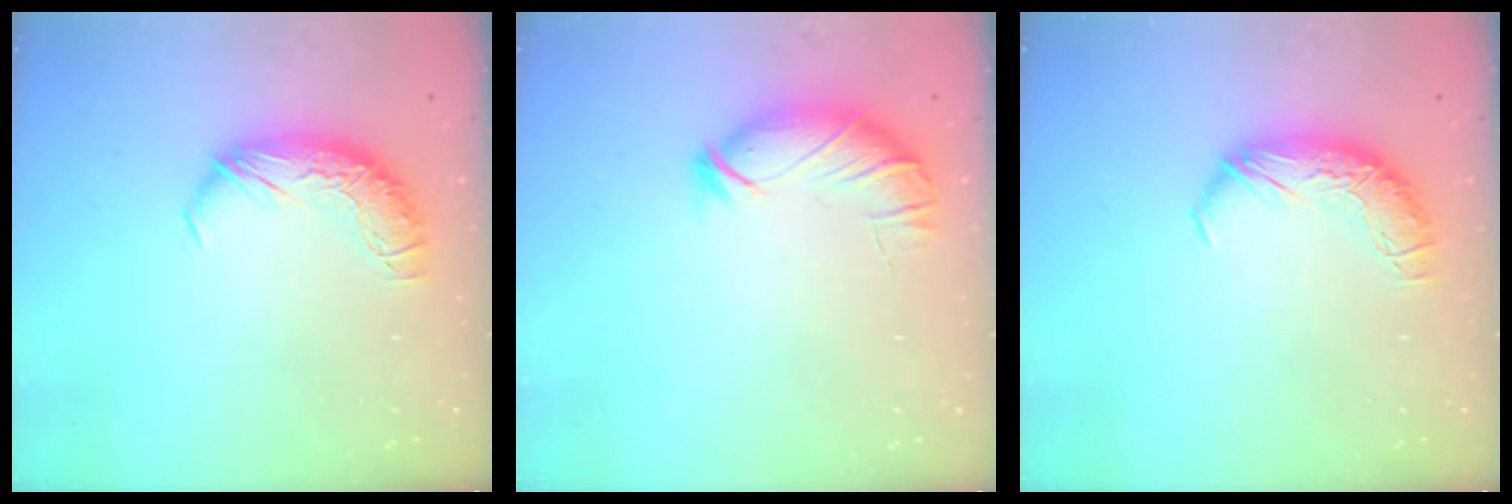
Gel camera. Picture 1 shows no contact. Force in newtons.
{"total": 4.1, "press": 3.9, "slide": 1.1}
{"total": 0.0}